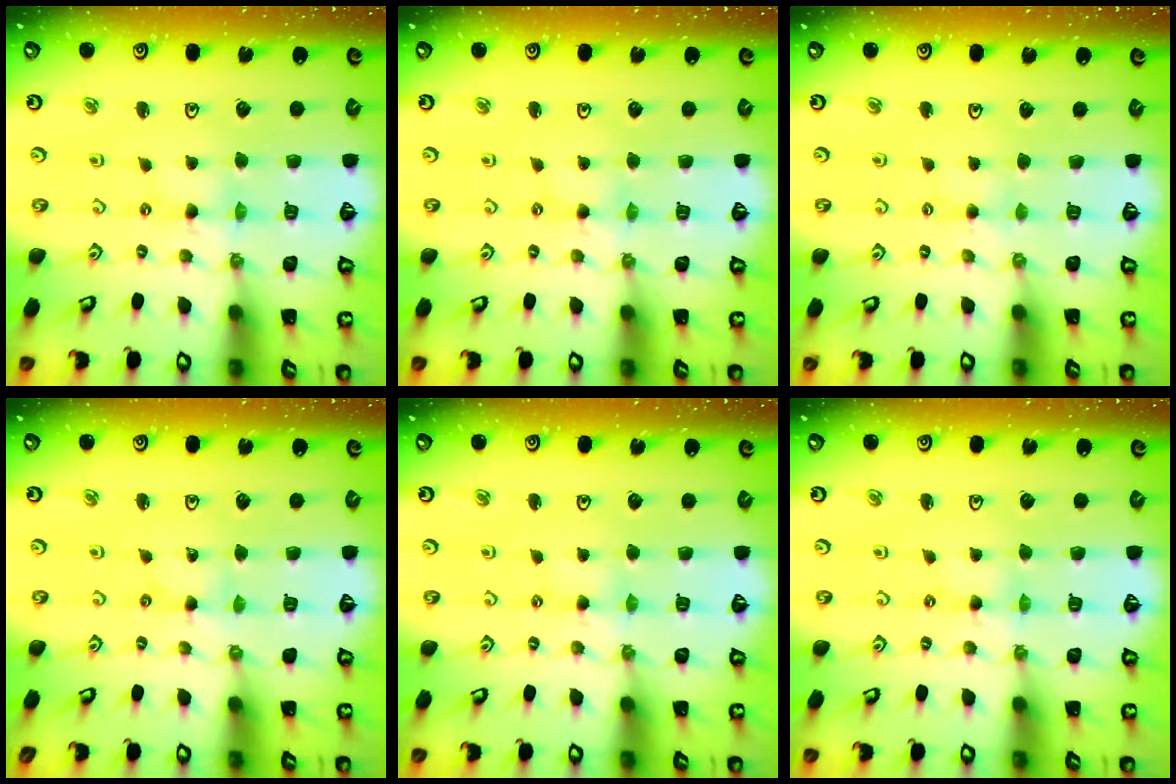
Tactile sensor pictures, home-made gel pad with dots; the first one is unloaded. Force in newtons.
{"total": 0.8, "press": 0.8, "slide": 0.2}
{"total": 2.2, "press": 2.2, "slide": 0.3}
{"total": 0.0}
{"total": 2.1, "press": 2.1, "slide": 0.4}
{"total": 0.0}